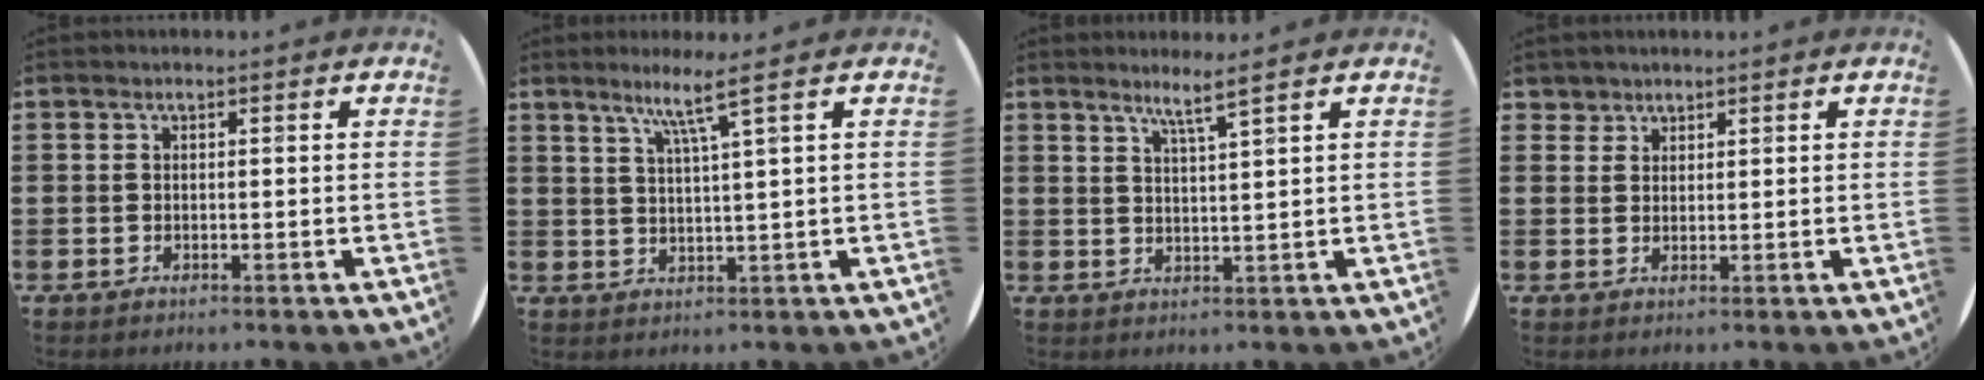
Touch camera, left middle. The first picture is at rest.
{"total": 4.9, "force": [3.0, -0.8, 3.8], "torque": [-0.080, 0.003, 0.047]}
{"total": 3.4, "force": [2.8, -0.7, 1.7], "torque": [-0.037, -0.006, 0.048]}
{"total": 1.9, "force": [1.6, 1.0, -0.1], "torque": [0.007, 0.000, 0.032]}